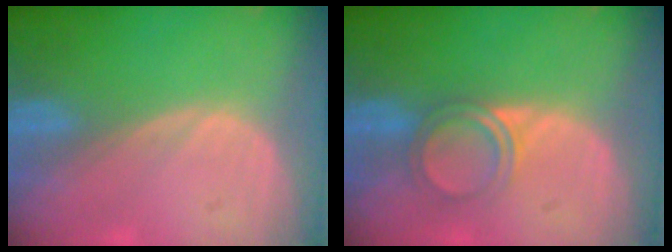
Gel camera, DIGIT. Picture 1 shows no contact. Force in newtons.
{"total": 3.8, "press": 3.6, "slide": 1.3}